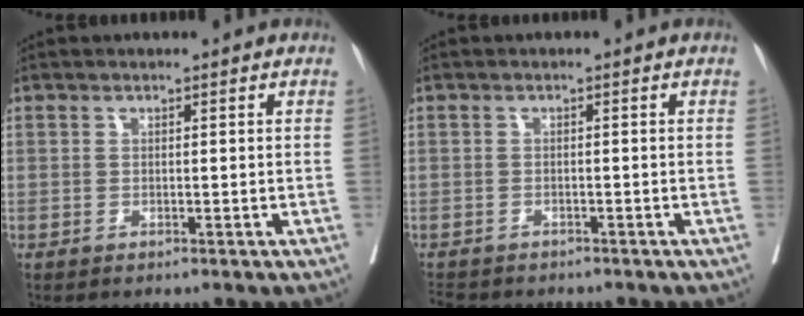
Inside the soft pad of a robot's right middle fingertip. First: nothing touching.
{"total": 5.9, "force": [-5.1, 1.8, 2.2], "torque": [-0.042, -0.001, -0.074]}